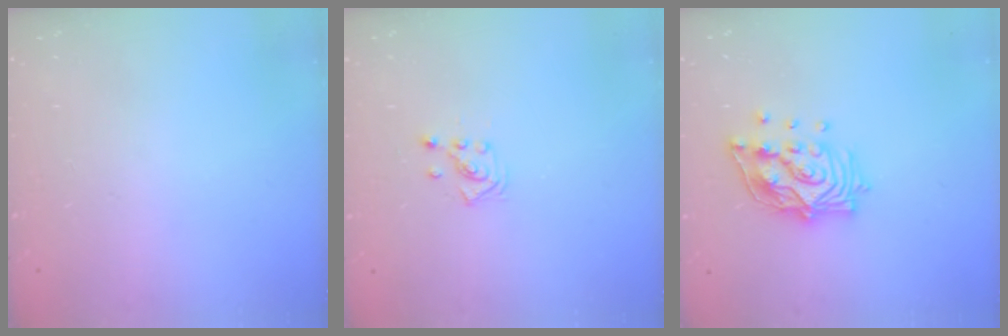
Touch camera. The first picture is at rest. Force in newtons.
{"total": 2.0, "press": 1.9, "slide": 0.8}
{"total": 17.2, "press": 17.0, "slide": 2.7}